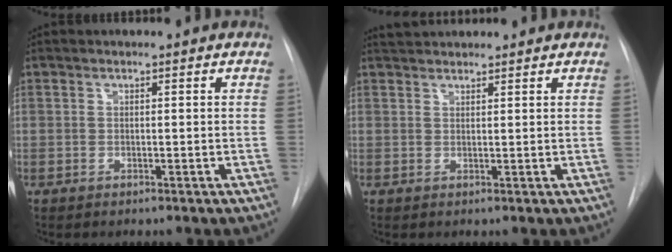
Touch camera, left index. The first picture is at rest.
{"total": 3.5, "force": [3.3, 0.6, 0.8], "torque": [-0.013, 0.033, 0.059]}